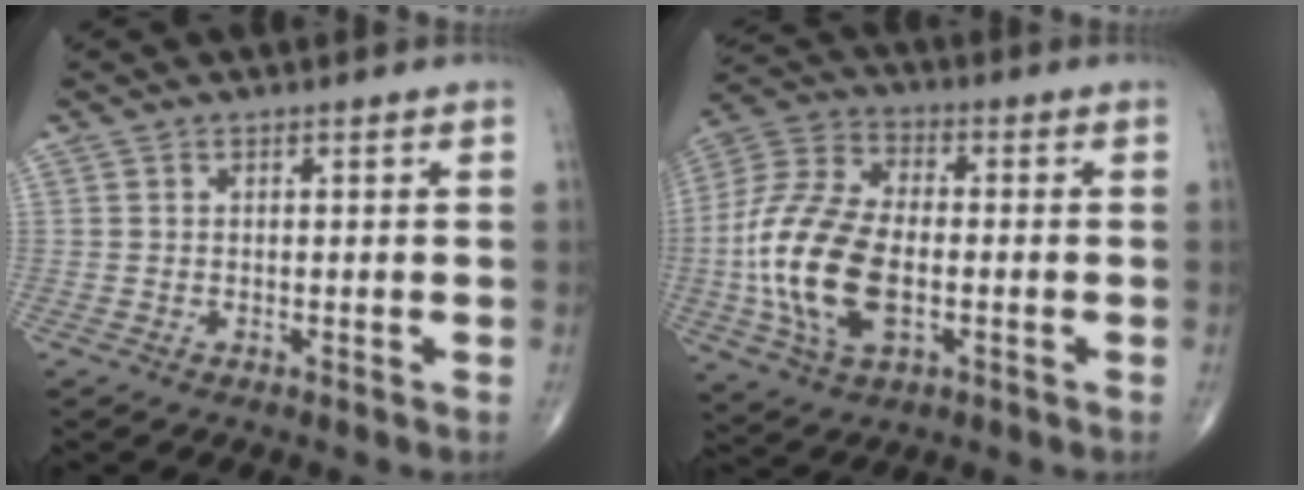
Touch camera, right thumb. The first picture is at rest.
{"total": 18.6, "force": [-3.0, 10.2, 15.2], "torque": [-0.319, 0.013, -0.055]}